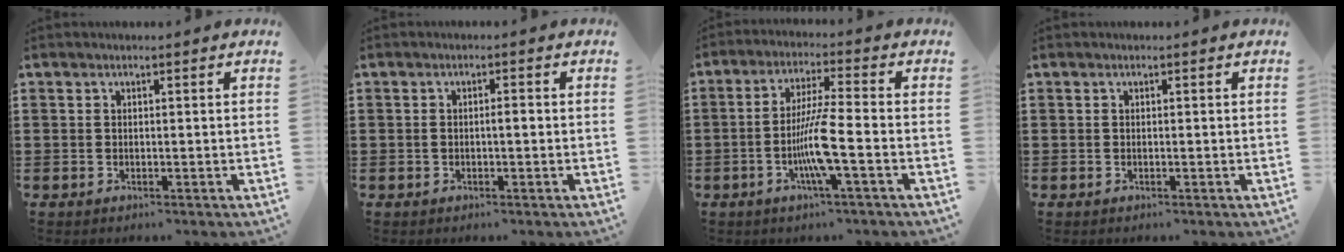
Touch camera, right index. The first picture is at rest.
{"total": 1.4, "force": [-0.2, 0.4, 1.3], "torque": [-0.026, 0.002, -0.005]}
{"total": 8.0, "force": [-2.6, 0.1, 7.6], "torque": [-0.149, -0.013, -0.053]}
{"total": 0.0}